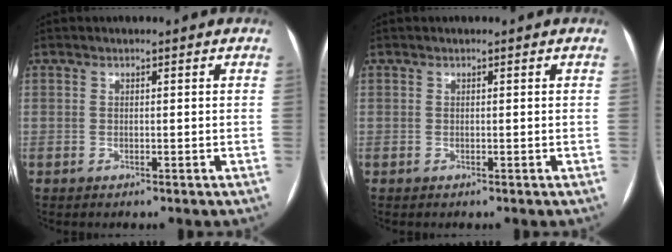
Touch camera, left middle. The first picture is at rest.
{"total": 0.0}